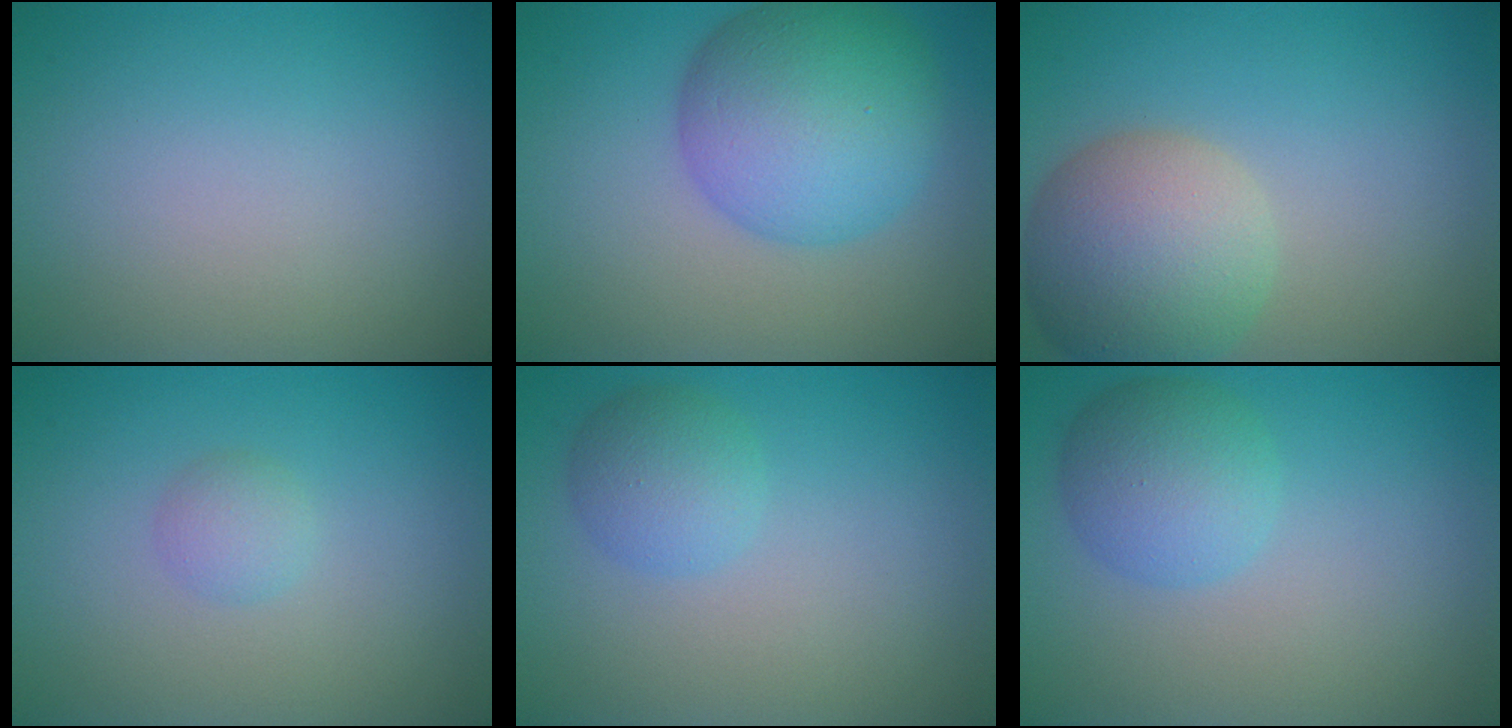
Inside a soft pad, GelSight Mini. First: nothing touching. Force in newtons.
{"total": 9.0, "press": 9.0, "slide": 0.3}
{"total": 7.6, "press": 7.5, "slide": 0.5}
{"total": 1.4, "press": 1.4, "slide": 0.0}
{"total": 2.7, "press": 2.7, "slide": 0.1}
{"total": 4.0, "press": 4.0, "slide": 0.2}